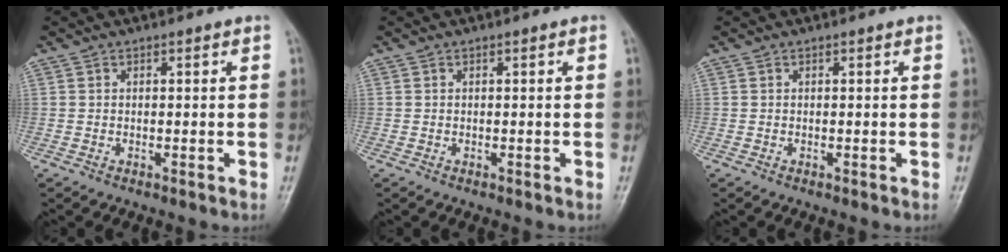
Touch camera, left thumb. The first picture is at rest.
{"total": 0.0}
{"total": 0.0}